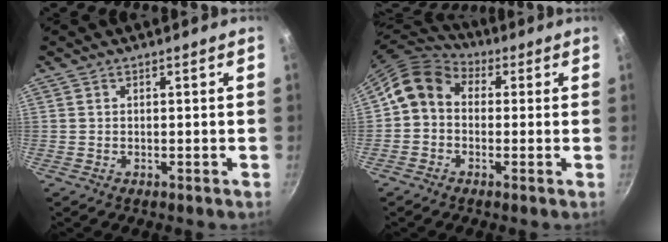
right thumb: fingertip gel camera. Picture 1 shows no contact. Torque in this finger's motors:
{"motor_torque": [0.63, 1.38, 0.15, -0.05, 0.25]}